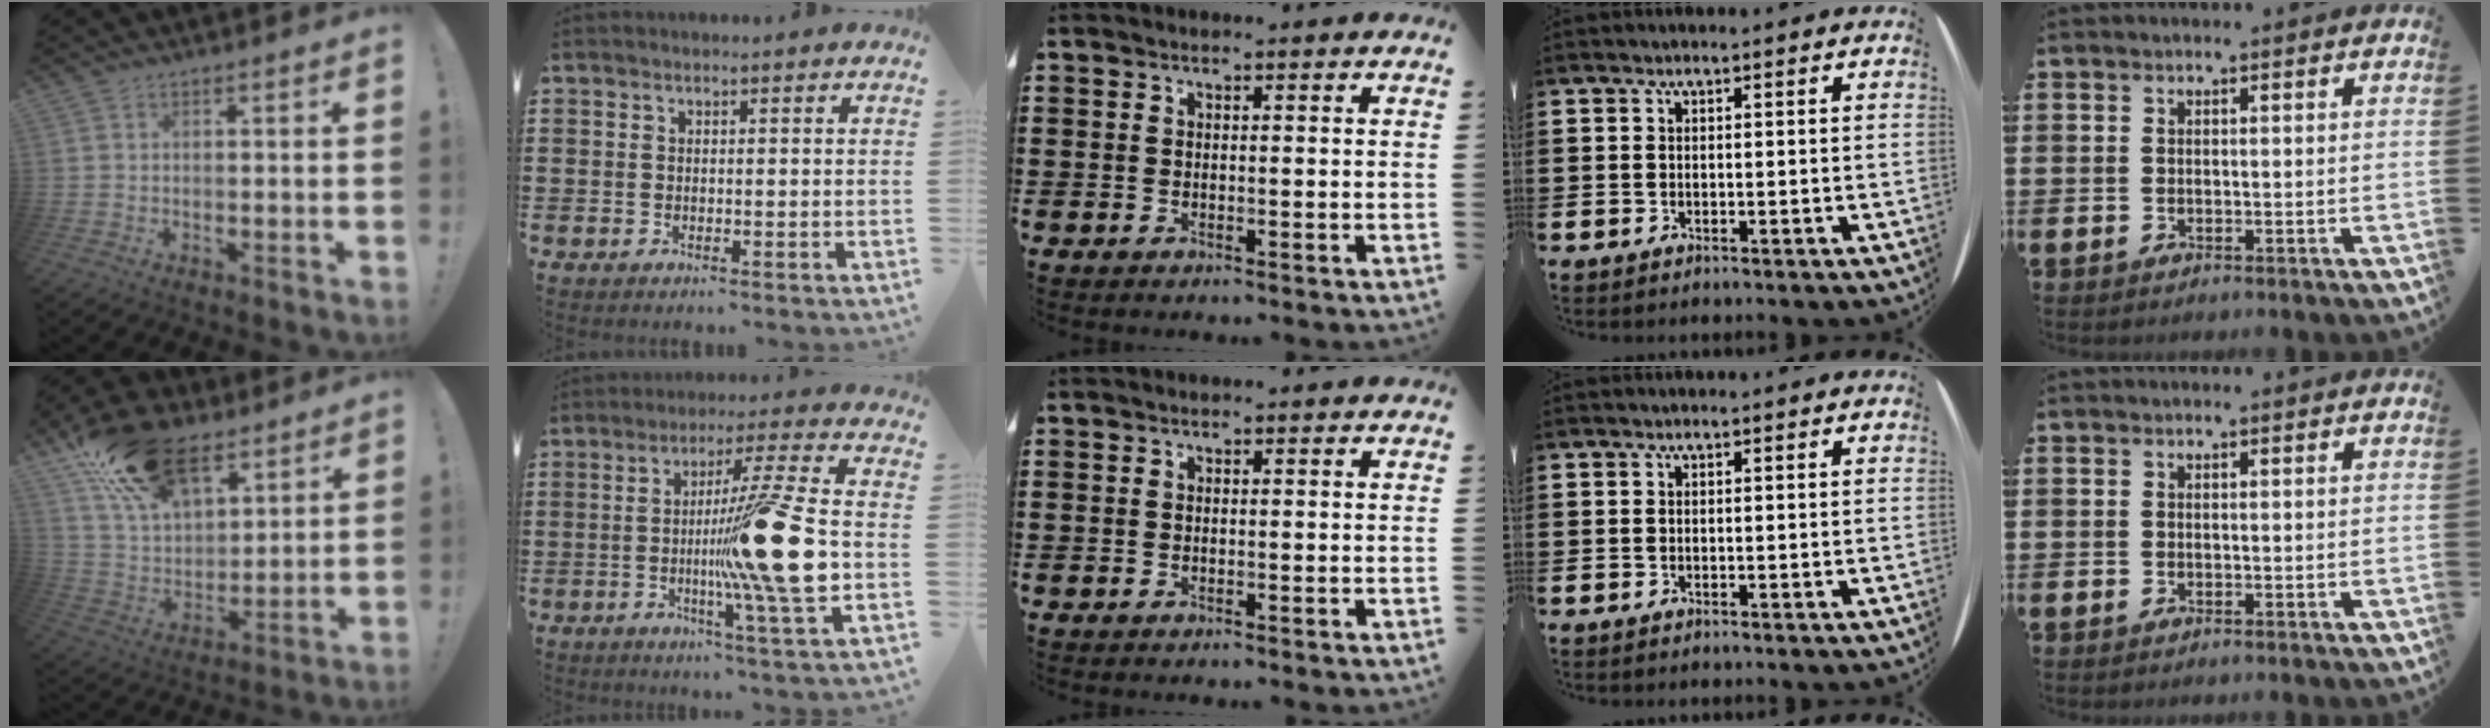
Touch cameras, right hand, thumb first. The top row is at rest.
{"thumb": {"total": 23.2, "force": [13.8, 13.6, 12.9], "torque": [-0.226, -0.071, 0.253]}, "index": {"total": 16.0, "force": [-1.7, 0.0, 16.0], "torque": [-0.238, -0.024, -0.040]}}